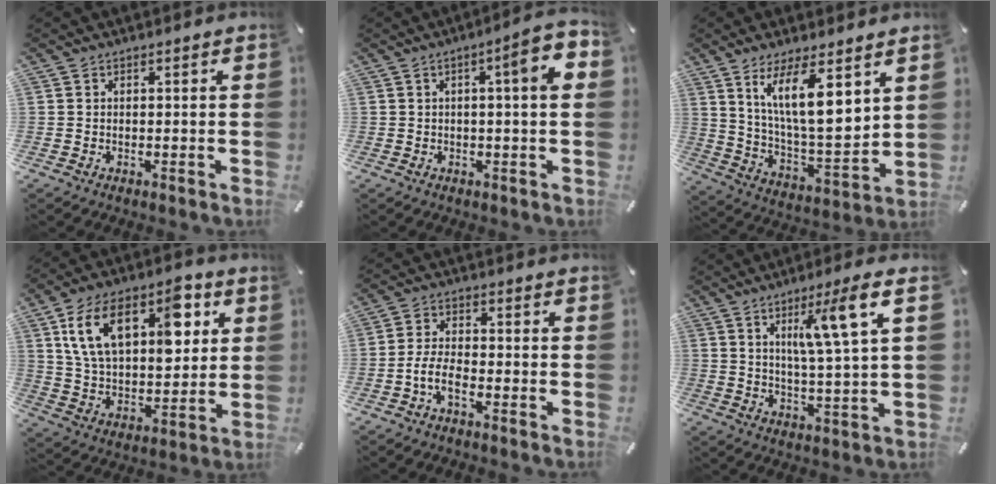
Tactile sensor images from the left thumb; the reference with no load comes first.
{"total": 8.2, "force": [2.0, 1.2, 7.9], "torque": [-0.107, -0.015, 0.024]}
{"total": 14.9, "force": [8.6, 4.5, 11.3], "torque": [-0.211, -0.040, 0.146]}
{"total": 17.7, "force": [7.8, 10.5, 11.9], "torque": [-0.204, -0.011, 0.137]}
{"total": 5.3, "force": [-2.6, 2.3, 4.0], "torque": [-0.088, 0.006, -0.051]}
{"total": 10.8, "force": [4.9, 0.5, 9.6], "torque": [-0.155, -0.016, 0.070]}